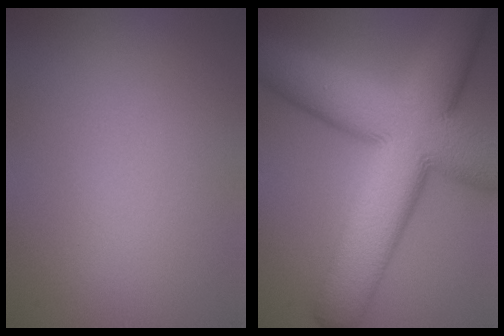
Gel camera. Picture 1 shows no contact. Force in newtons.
{"total": 15.2, "press": 15.2, "slide": 0.9}